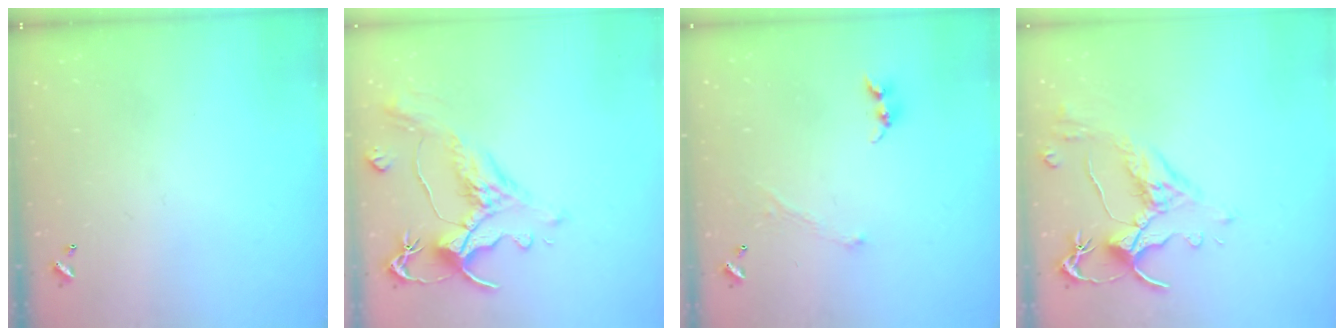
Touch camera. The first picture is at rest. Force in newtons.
{"total": 1.6, "press": 0.4, "slide": 1.5}
{"total": 1.3, "press": 1.2, "slide": 0.5}
{"total": 2.5, "press": 2.1, "slide": 1.4}